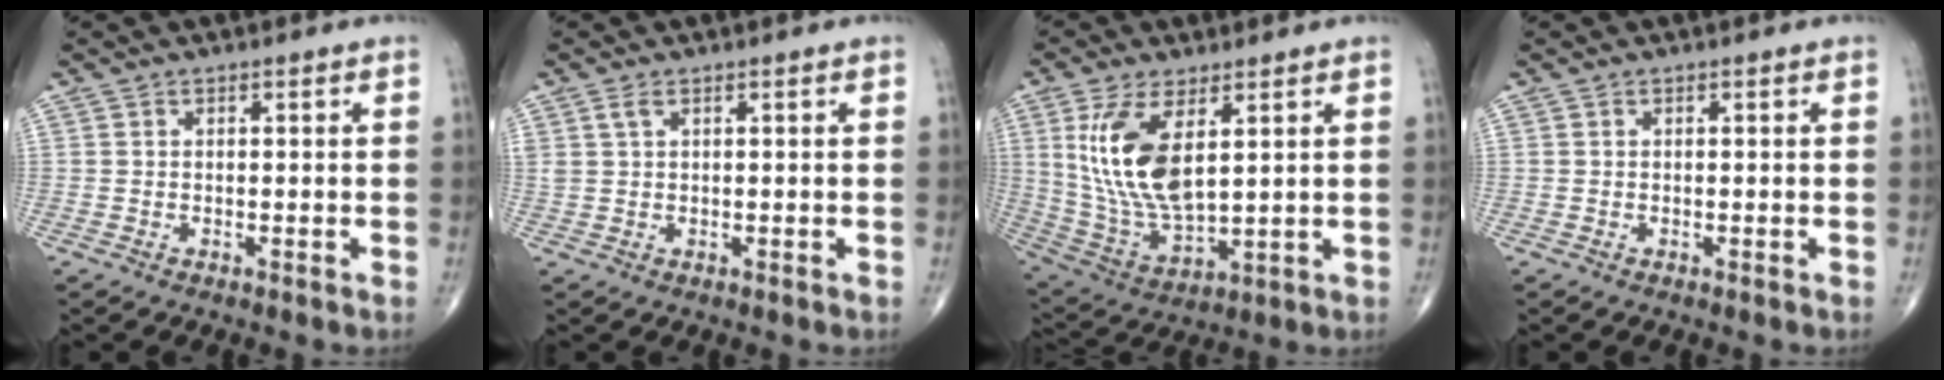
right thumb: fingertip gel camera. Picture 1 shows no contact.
{"total": 1.9, "force": [1.0, 0.9, 1.3], "torque": [-0.034, 0.005, 0.026]}
{"total": 14.8, "force": [4.3, 6.5, 12.5], "torque": [-0.252, -0.023, 0.101]}
{"total": 0.0}